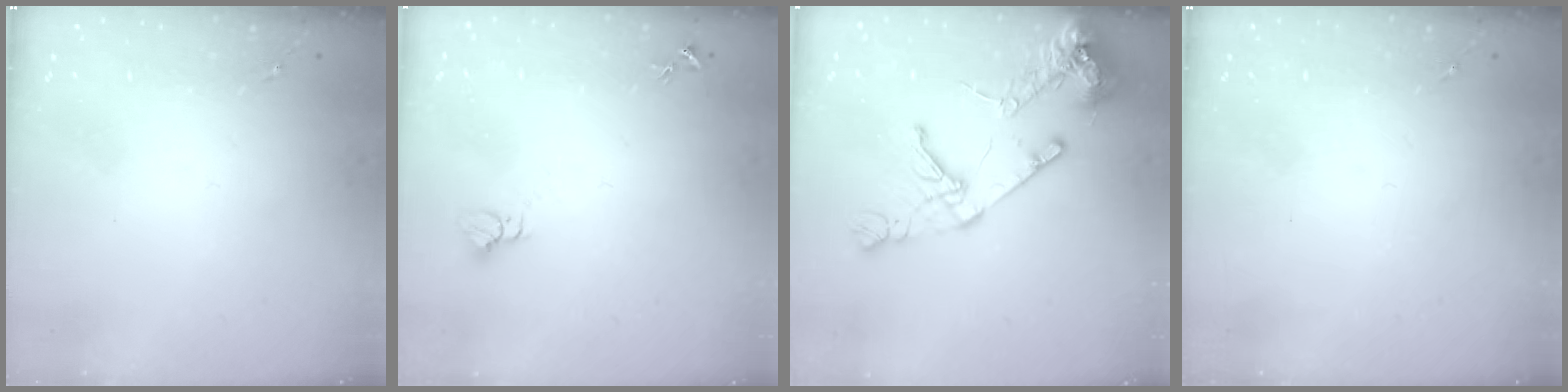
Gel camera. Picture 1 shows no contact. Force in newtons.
{"total": 2.8, "press": 2.8, "slide": 0.1}
{"total": 14.1, "press": 14.0, "slide": 1.9}
{"total": 0.0}